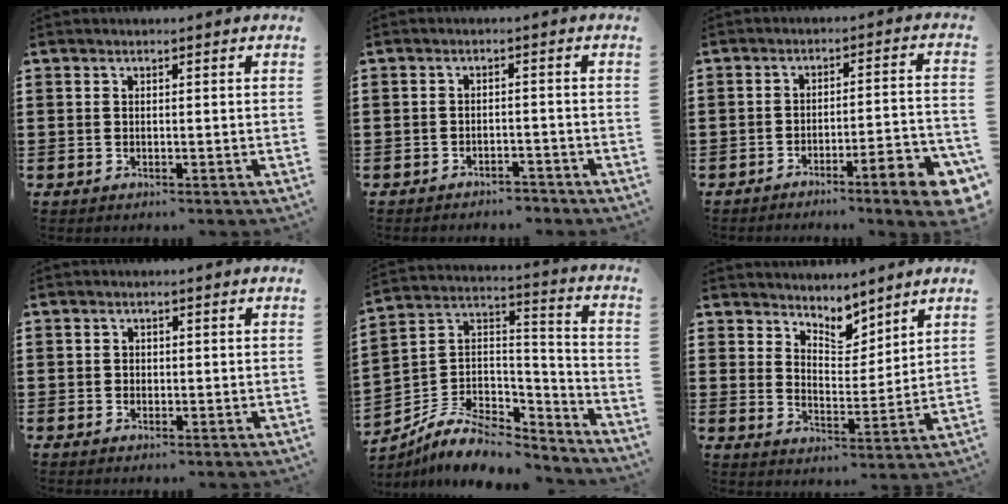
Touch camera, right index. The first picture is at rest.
{"total": 2.2, "force": [-2.2, 0.3, 0.0], "torque": [-0.007, 0.000, -0.047]}
{"total": 6.7, "force": [-5.0, 0.5, 4.4], "torque": [-0.065, -0.004, -0.092]}
{"total": 0.6, "force": [0.0, 0.5, 0.2], "torque": [-0.005, 0.003, -0.001]}
{"total": 8.4, "force": [-6.0, 4.1, 4.3], "torque": [-0.093, 0.012, -0.113]}
{"total": 4.9, "force": [4.5, 1.9, 0.5], "torque": [-0.024, -0.022, 0.082]}